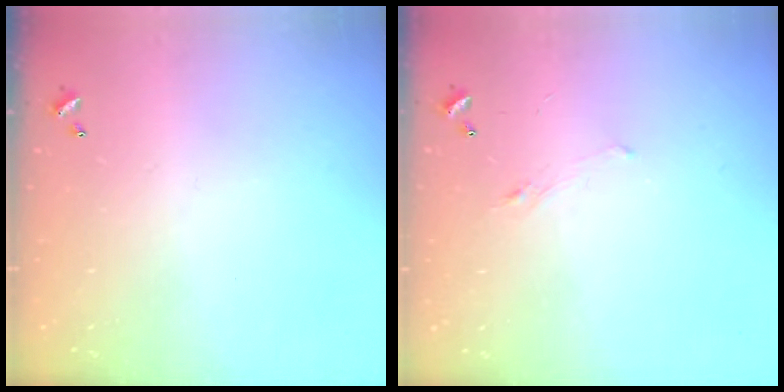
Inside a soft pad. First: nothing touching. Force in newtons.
{"total": 1.0, "press": 0.9, "slide": 0.6}